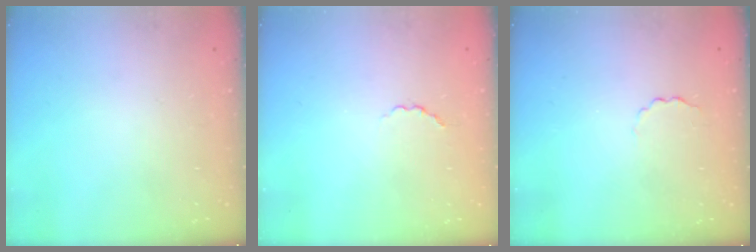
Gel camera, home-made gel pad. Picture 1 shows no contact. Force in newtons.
{"total": 2.2, "press": 2.0, "slide": 0.8}
{"total": 1.5, "press": 1.4, "slide": 0.5}